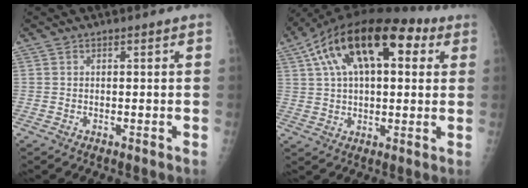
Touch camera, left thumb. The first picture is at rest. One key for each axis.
{"total": 19.1, "fx": 7.1, "fy": 9.7, "fz": 14.9, "tx": -0.231, "ty": 0.029, "tz": 0.110}